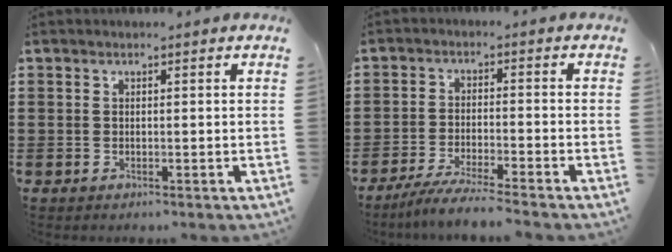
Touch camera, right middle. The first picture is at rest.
{"total": 4.8, "force": [-4.4, -0.2, 1.8], "torque": [-0.037, -0.008, -0.085]}